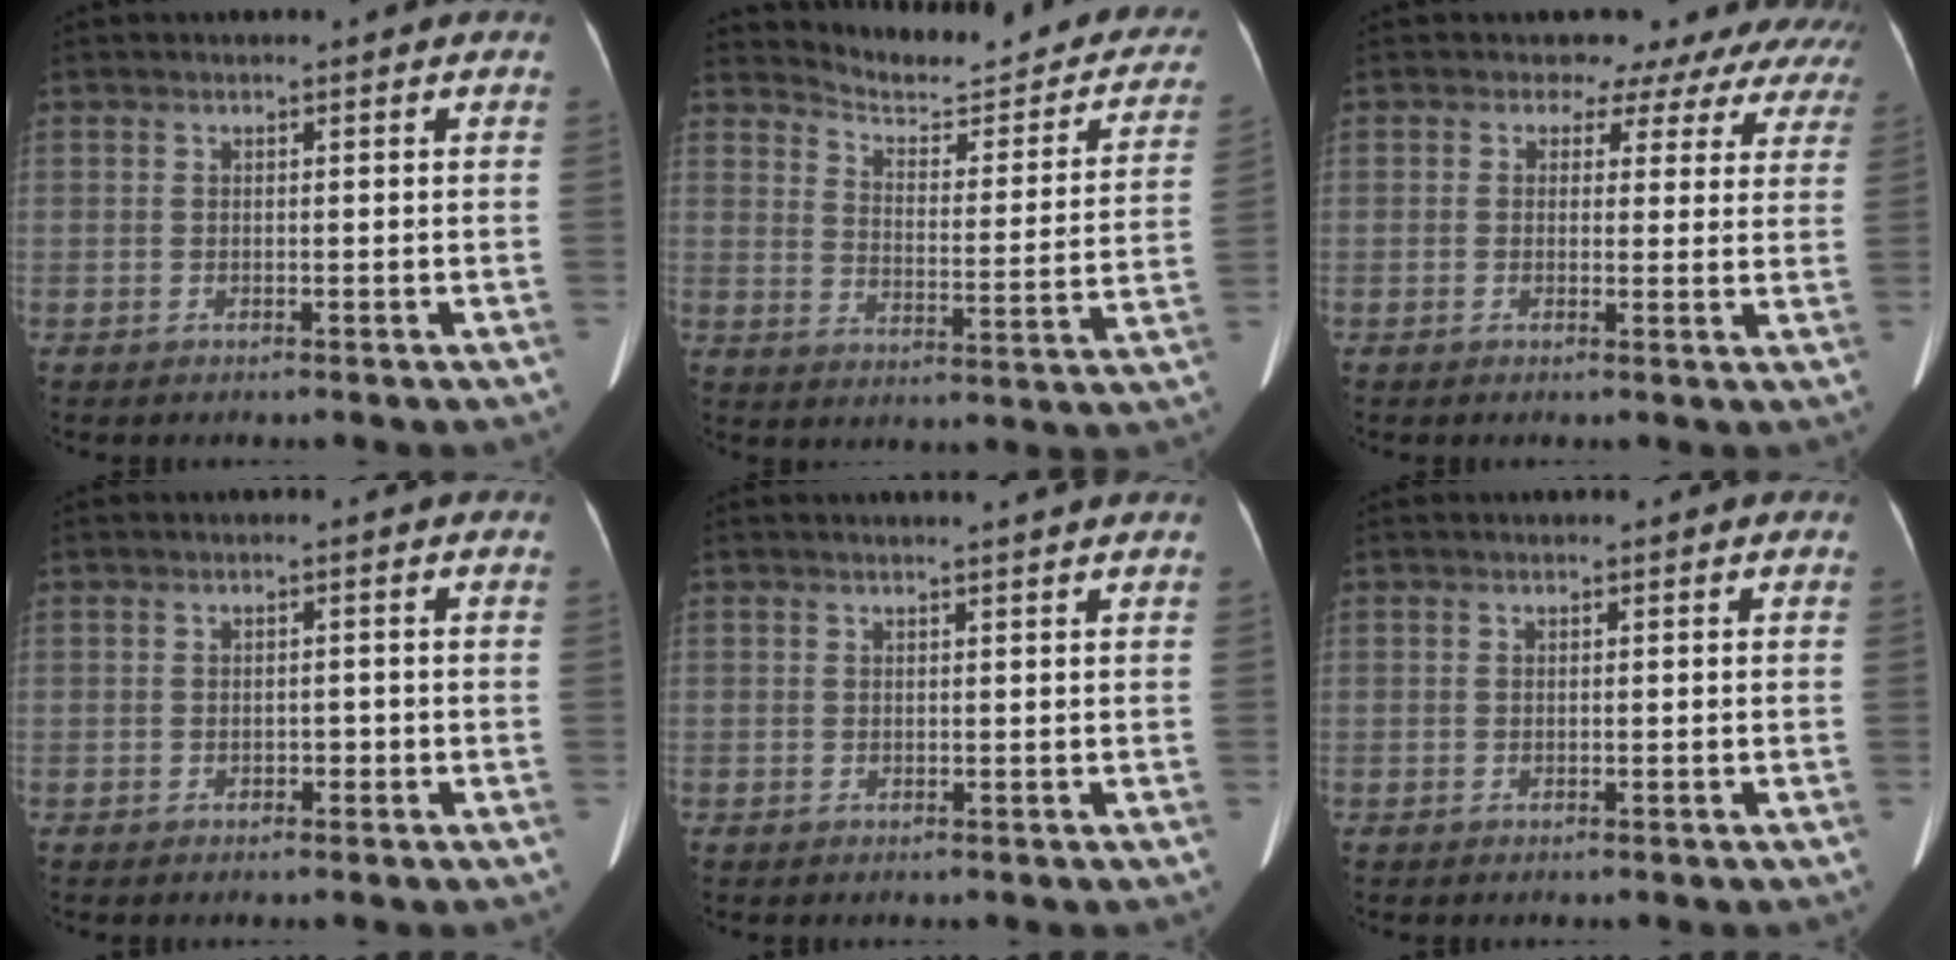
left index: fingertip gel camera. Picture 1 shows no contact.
{"total": 18.9, "force": [17.7, 3.7, 5.7], "torque": [-0.060, -0.054, 0.213]}
{"total": 12.8, "force": [11.4, 5.7, 0.6], "torque": [0.030, -0.015, 0.086]}
{"total": 0.7, "force": [-0.4, 0.5, 0.3], "torque": [-0.003, 0.003, -0.007]}
{"total": 2.0, "force": [1.8, -0.4, 0.7], "torque": [-0.009, 0.008, 0.021]}
{"total": 0.0}